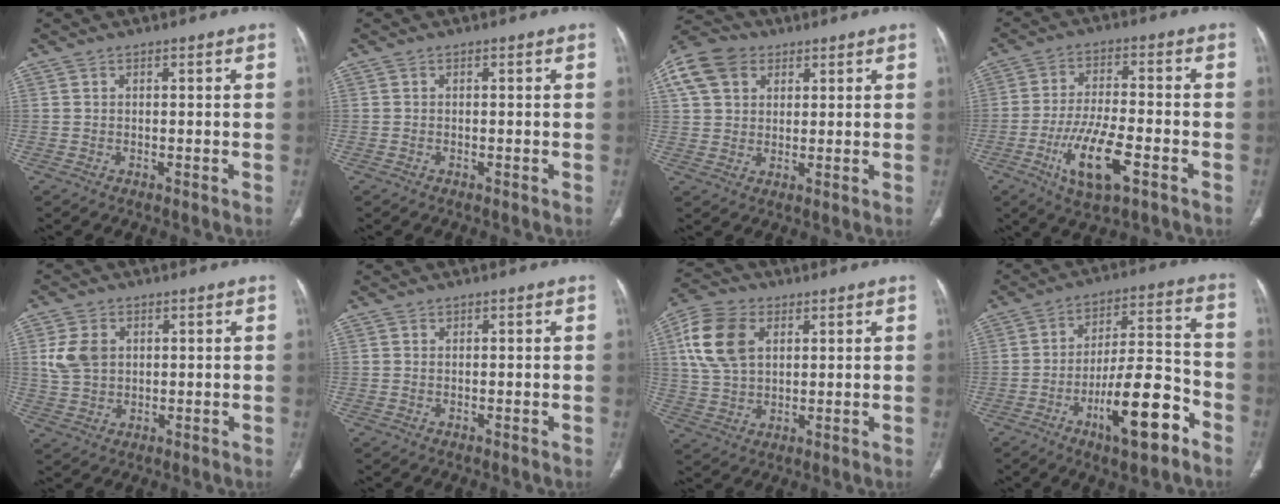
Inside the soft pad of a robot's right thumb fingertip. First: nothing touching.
{"total": 0.0}
{"total": 12.7, "force": [5.5, 9.4, 6.5], "torque": [-0.124, 0.015, 0.097]}
{"total": 12.2, "force": [-5.1, 4.2, 10.3], "torque": [-0.192, 0.014, -0.087]}
{"total": 6.5, "force": [1.5, 4.8, 4.0], "torque": [-0.066, -0.001, 0.034]}
{"total": 0.0}
{"total": 12.1, "force": [3.8, 8.0, 8.2], "torque": [-0.156, 0.003, 0.072]}
{"total": 15.7, "force": [-7.8, 4.8, 12.8], "torque": [-0.191, 0.055, -0.122]}